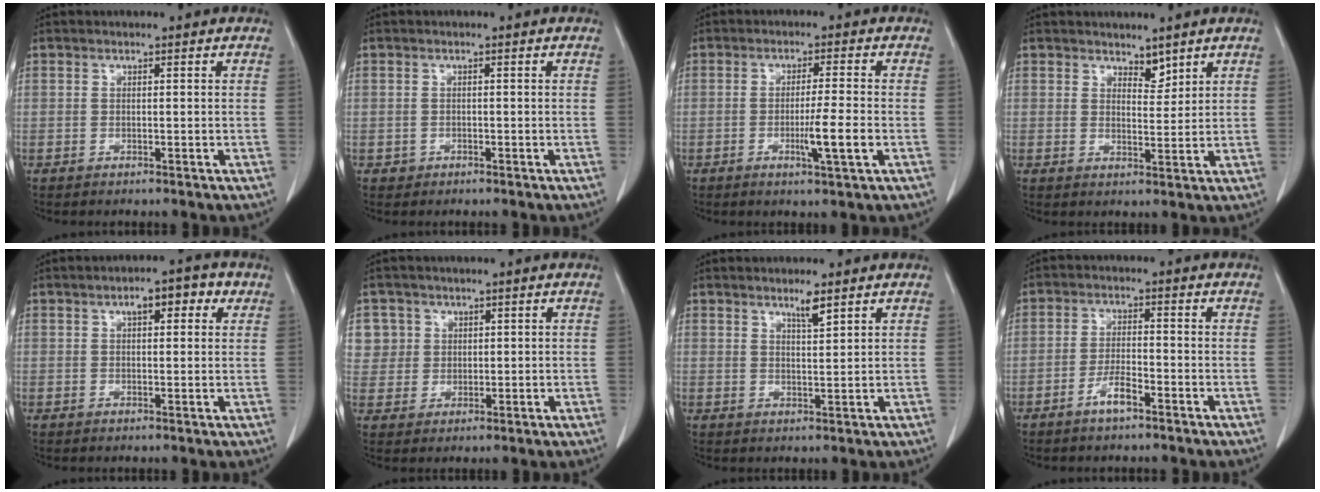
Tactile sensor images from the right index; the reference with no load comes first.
{"total": 0.8, "force": [-0.4, 0.7, 0.0], "torque": [-0.004, 0.003, -0.006]}
{"total": 5.6, "force": [-1.6, -0.4, 5.4], "torque": [-0.090, -0.011, -0.026]}
{"total": 2.6, "force": [2.3, 1.0, 0.8], "torque": [-0.011, -0.007, 0.040]}
{"total": 5.1, "force": [2.2, 1.8, 4.2], "torque": [-0.060, 0.017, 0.027]}
{"total": 5.6, "force": [2.0, 5.2, -0.1], "torque": [0.014, 0.009, 0.045]}
{"total": 2.7, "force": [2.0, 0.1, 1.8], "torque": [-0.037, -0.003, 0.036]}
{"total": 3.9, "force": [-2.5, 0.6, 2.9], "torque": [-0.056, 0.001, -0.047]}